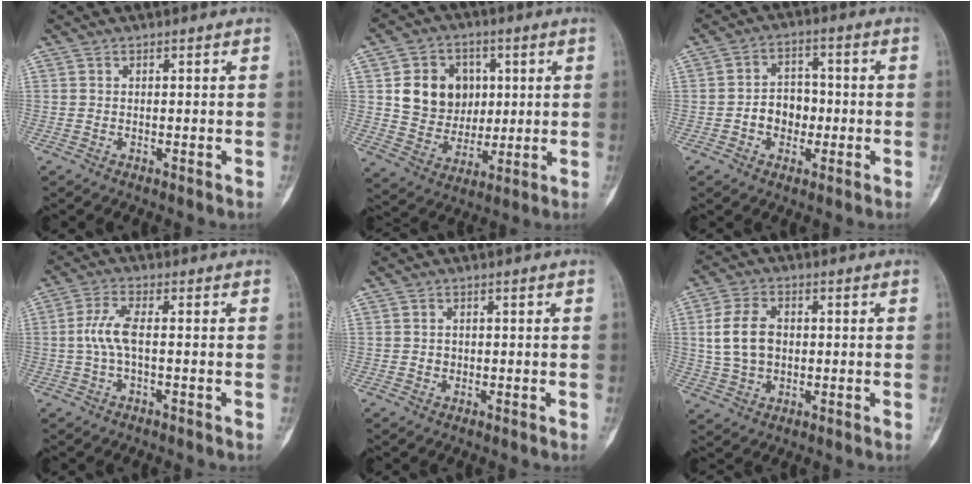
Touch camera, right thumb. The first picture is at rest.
{"total": 13.0, "force": [2.7, 11.0, 6.3], "torque": [-0.057, -0.006, 0.057]}
{"total": 6.7, "force": [-1.3, 5.3, 3.8], "torque": [-0.028, 0.024, -0.028]}
{"total": 5.3, "force": [-0.2, 1.8, 5.0], "torque": [-0.123, 0.012, -0.008]}
{"total": 1.2, "force": [-0.1, 1.1, 0.4], "torque": [-0.003, 0.004, 0.001]}
{"total": 8.9, "force": [0.7, 6.3, 6.3], "torque": [-0.117, 0.009, 0.018]}